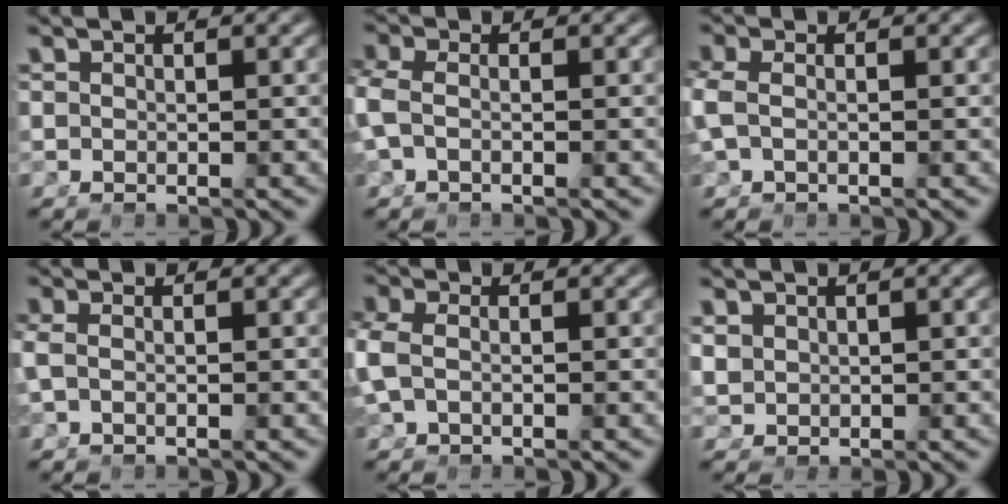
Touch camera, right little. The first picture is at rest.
{"total": 2.2, "force": [-0.3, 0.9, 2.0], "torque": [-0.058, -0.008, 0.001]}
{"total": 1.6, "force": [-0.2, 0.5, 1.5], "torque": [-0.047, -0.005, 0.005]}
{"total": 1.2, "force": [-0.3, -0.2, 1.1], "torque": [-0.032, -0.006, 0.002]}
{"total": 2.1, "force": [-0.1, 1.2, 1.8], "torque": [-0.059, -0.007, 0.008]}
{"total": 1.1, "force": [0.6, 0.7, 0.6], "torque": [-0.016, -0.005, 0.024]}